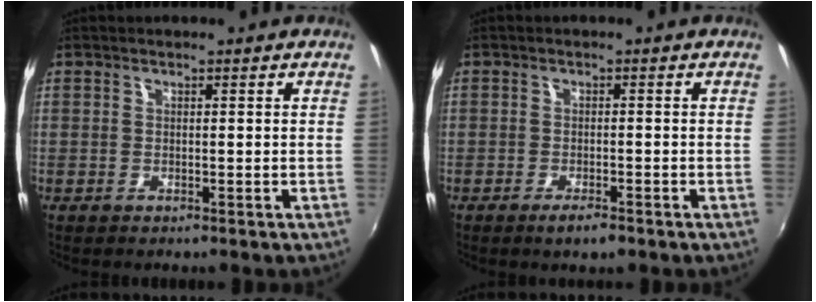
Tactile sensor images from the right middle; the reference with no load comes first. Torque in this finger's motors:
{"motor_torque": [0.85, -0.73, 0.37, 0.15]}